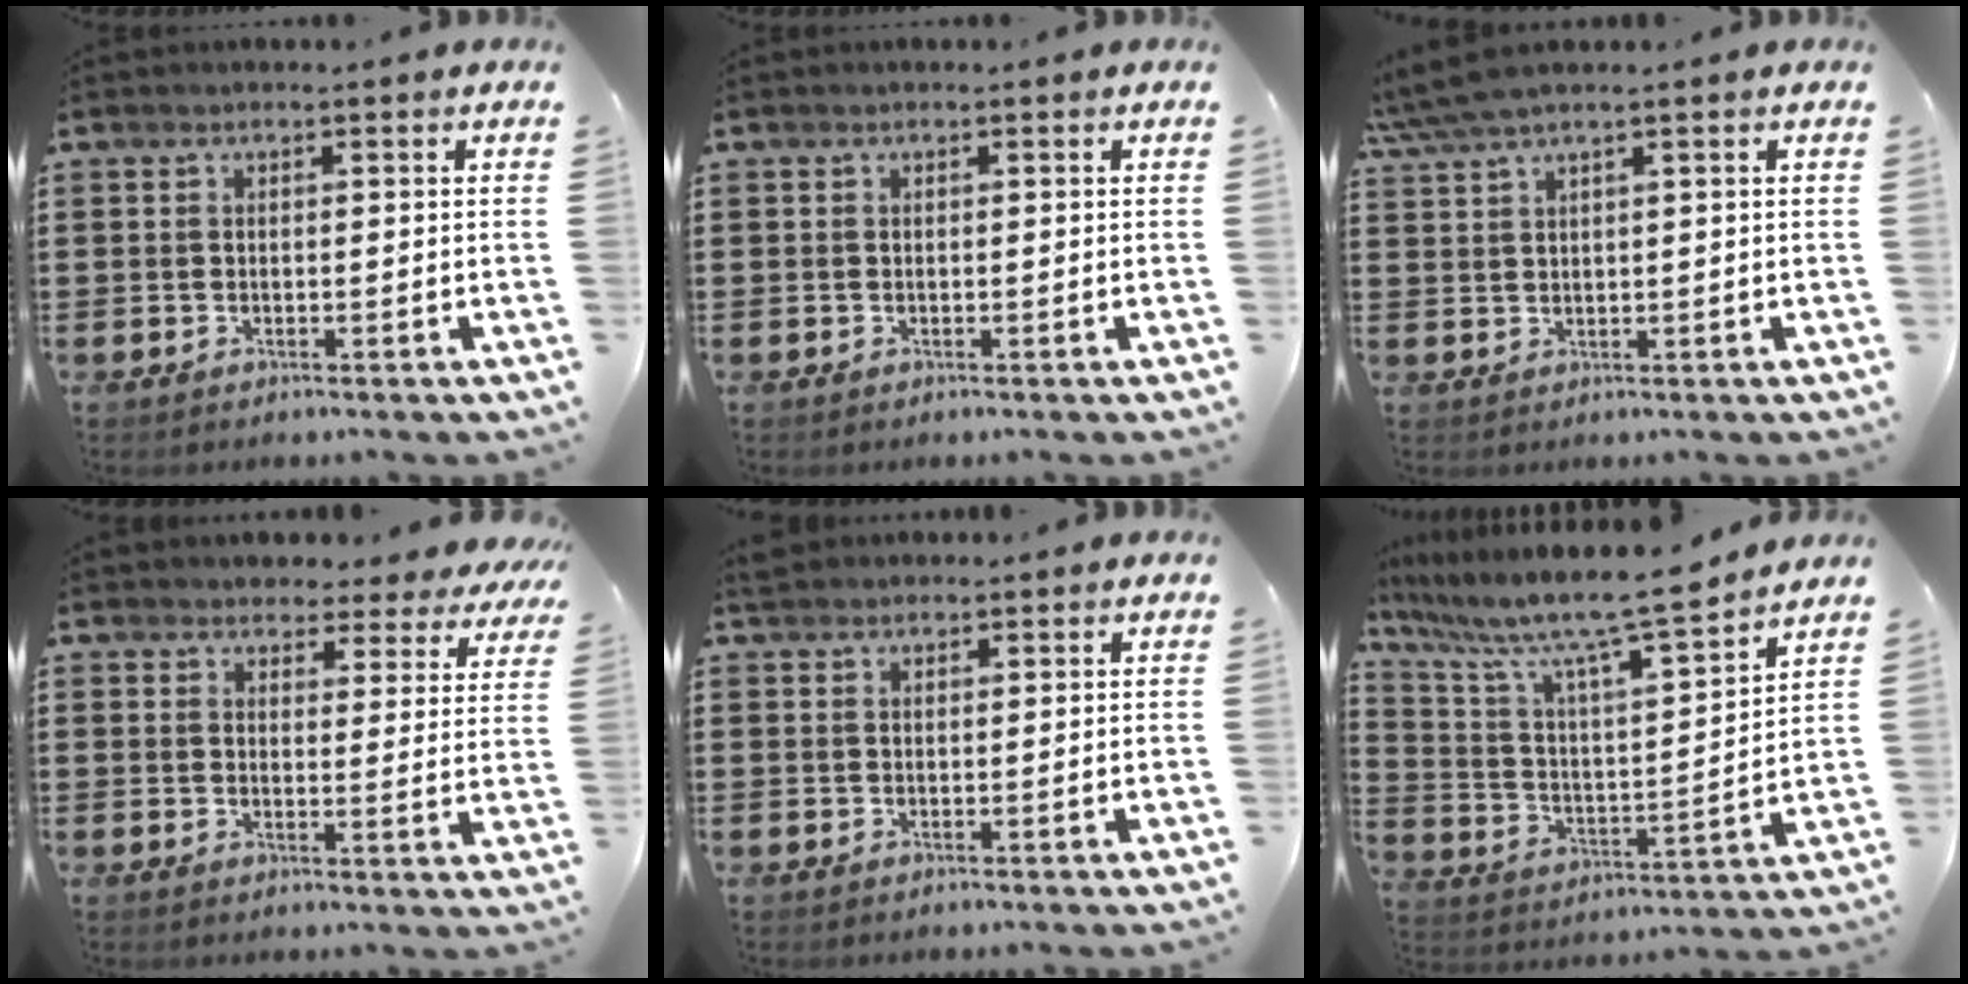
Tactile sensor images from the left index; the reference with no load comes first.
{"total": 0.0}
{"total": 2.9, "force": [2.0, 0.0, 2.0], "torque": [-0.045, 0.001, 0.037]}
{"total": 3.8, "force": [3.7, 0.7, 0.2], "torque": [-0.016, -0.018, 0.065]}
{"total": 1.6, "force": [1.6, 0.4, 0.3], "torque": [-0.009, 0.002, 0.031]}
{"total": 10.9, "force": [9.1, 0.6, 6.0], "torque": [-0.143, -0.066, 0.145]}